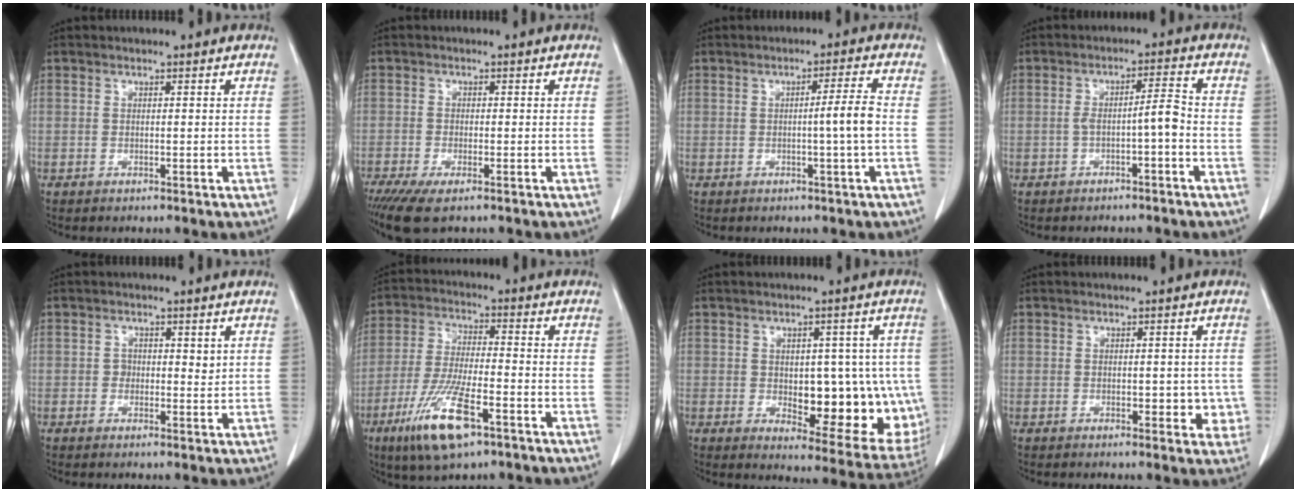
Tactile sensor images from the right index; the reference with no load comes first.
{"total": 6.5, "force": [-4.6, 1.5, 4.3], "torque": [-0.073, -0.018, -0.075]}
{"total": 4.4, "force": [-0.7, -1.1, 4.2], "torque": [-0.063, 0.001, -0.012]}
{"total": 3.8, "force": [-1.3, 0.1, 3.6], "torque": [-0.059, 0.020, -0.016]}
{"total": 2.0, "force": [0.6, 1.6, 1.0], "torque": [-0.008, 0.003, 0.008]}
{"total": 12.2, "force": [-6.6, 2.4, 10.0], "torque": [-0.203, -0.024, -0.117]}
{"total": 14.7, "force": [-1.3, 6.8, 13.0], "torque": [-0.134, 0.009, 0.009]}
{"total": 3.7, "force": [-0.7, 2.2, 3.0], "torque": [-0.021, 0.004, -0.003]}